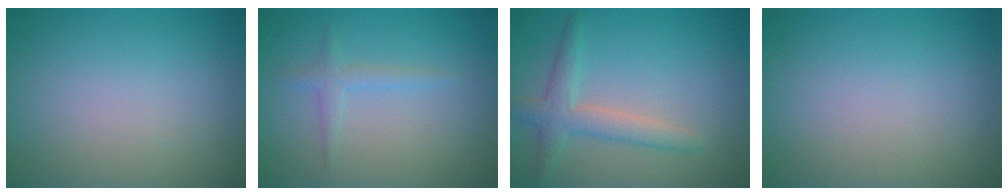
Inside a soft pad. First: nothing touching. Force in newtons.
{"total": 1.5, "press": 1.4, "slide": 0.2}
{"total": 3.2, "press": 3.2, "slide": 0.2}
{"total": 0.0}